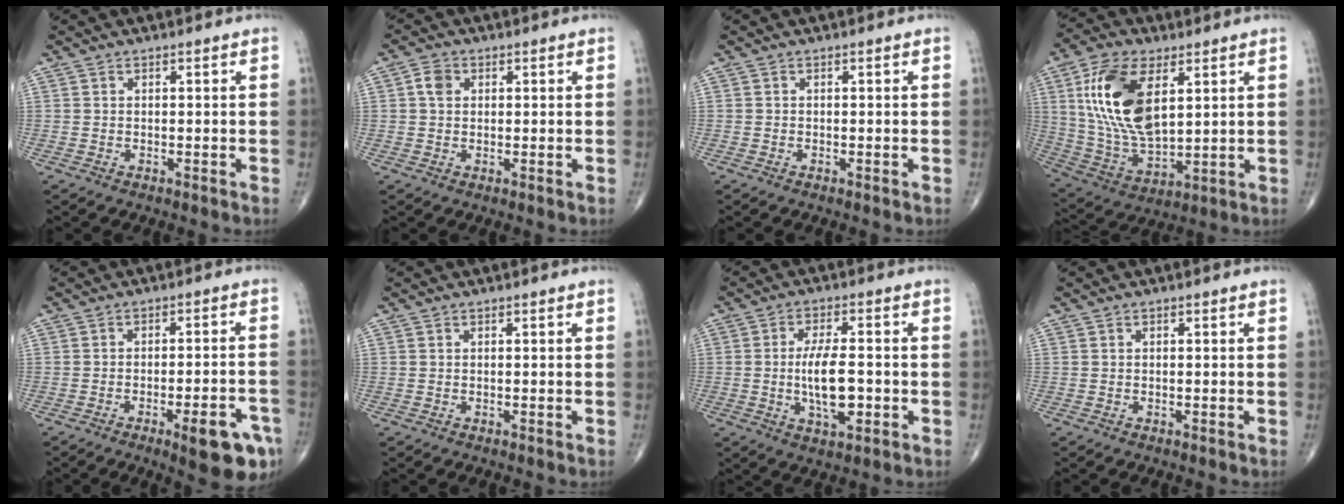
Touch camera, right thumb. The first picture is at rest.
{"total": 2.8, "force": [0.7, 2.2, 1.6], "torque": [-0.027, 0.004, 0.009]}
{"total": 0.0}
{"total": 18.2, "force": [5.6, 9.2, 14.6], "torque": [-0.281, -0.018, 0.111]}
{"total": 11.0, "force": [-5.6, 2.8, 9.1], "torque": [-0.107, 0.024, -0.067]}
{"total": 0.0}
{"total": 9.3, "force": [-1.2, 3.7, 8.4], "torque": [-0.150, 0.001, -0.020]}
{"total": 0.0}